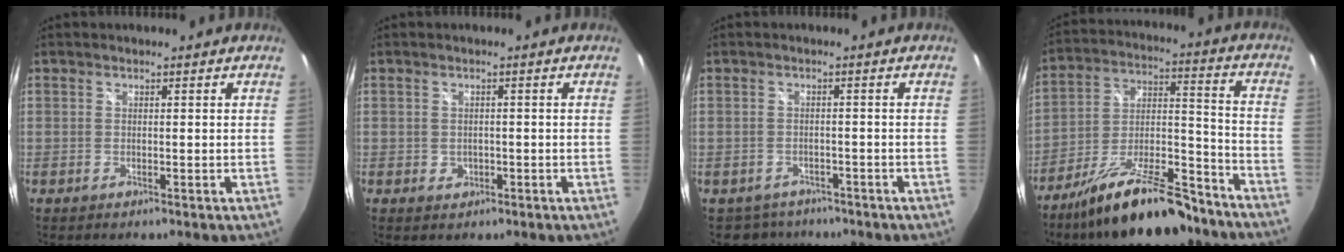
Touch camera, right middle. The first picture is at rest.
{"total": 1.9, "force": [-0.5, 1.7, 0.6], "torque": [-0.010, -0.002, -0.006]}
{"total": 4.4, "force": [-3.5, 2.7, 0.1], "torque": [-0.011, 0.003, -0.052]}
{"total": 20.5, "force": [-15.6, 5.7, 12.0], "torque": [-0.207, -0.003, -0.244]}